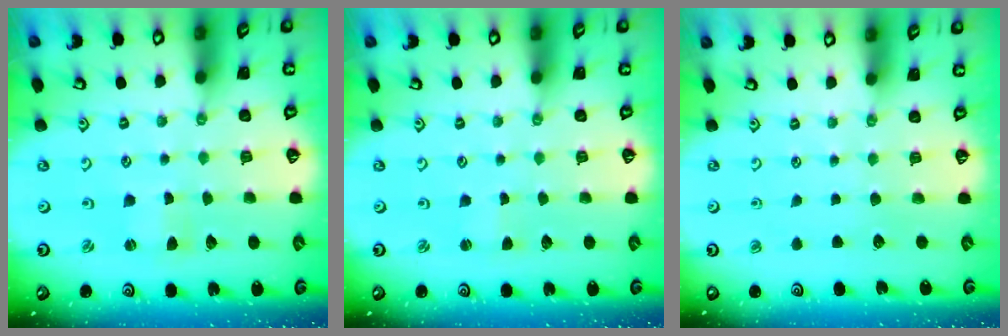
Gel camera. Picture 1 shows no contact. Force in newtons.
{"total": 1.1, "press": 1.1, "slide": 0.2}
{"total": 0.0}